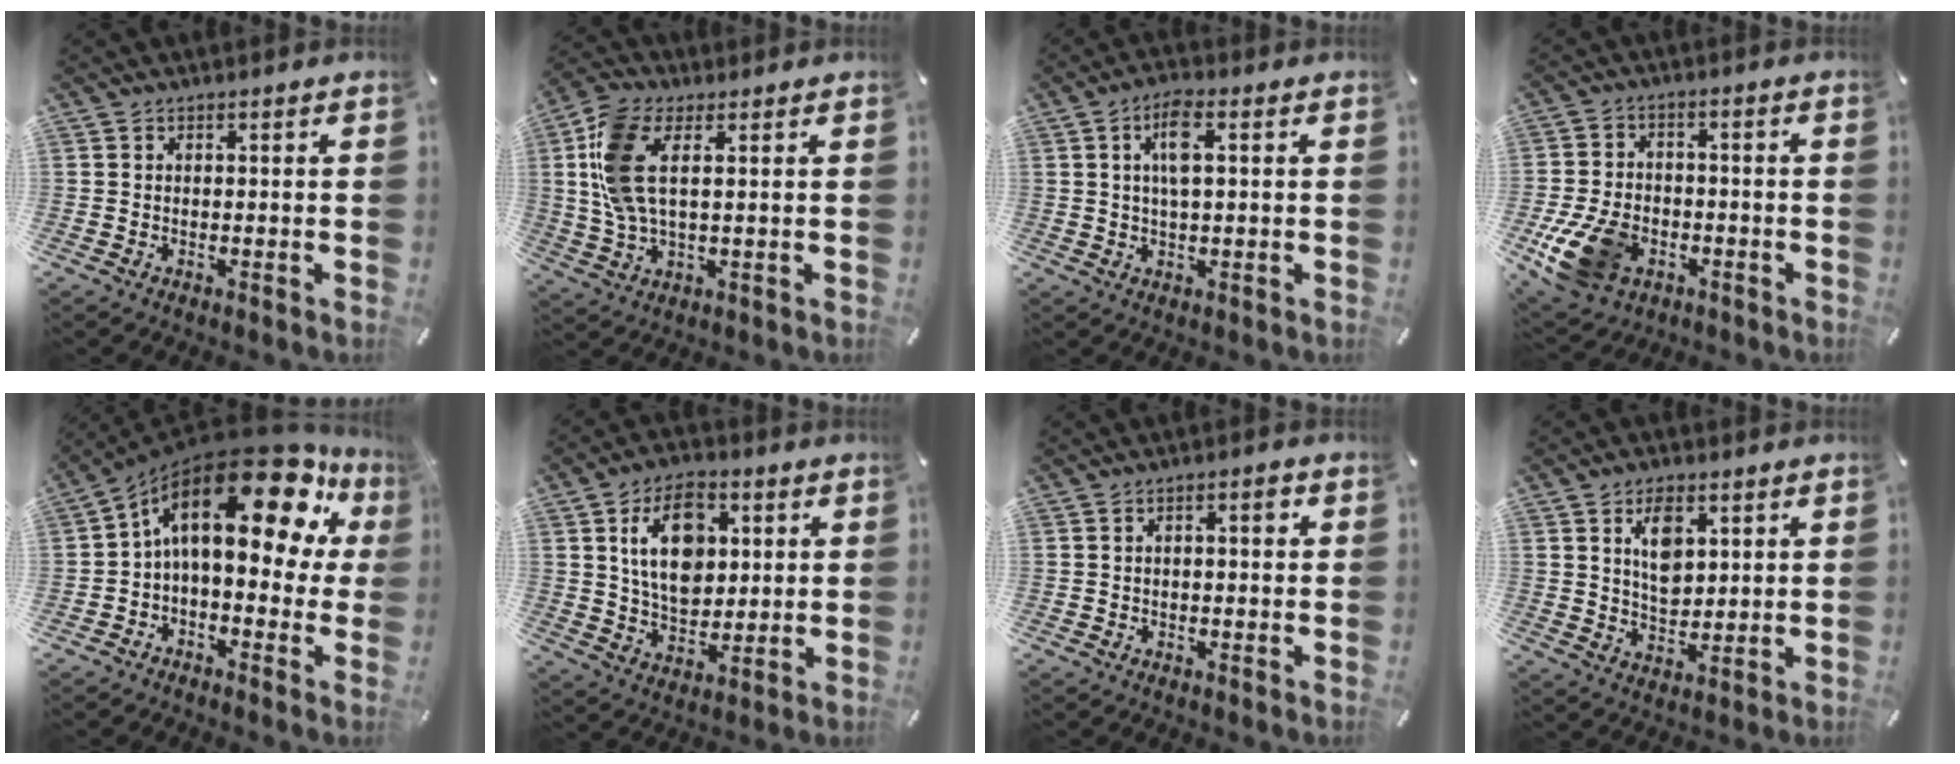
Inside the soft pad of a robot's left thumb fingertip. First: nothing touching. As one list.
[{"total": 10.9, "force": [2.6, 5.3, 9.2], "torque": [-0.209, -0.007, 0.049]}, {"total": 6.5, "force": [1.7, 2.3, 5.8], "torque": [-0.117, 0.005, 0.024]}, {"total": 12.8, "force": [-4.8, 9.0, 7.8], "torque": [-0.165, 0.019, -0.083]}, {"total": 22.3, "force": [8.5, 10.3, 17.8], "torque": [-0.299, -0.057, 0.142]}, {"total": 14.1, "force": [3.7, 9.7, 9.6], "torque": [-0.160, 0.004, 0.063]}, {"total": 2.8, "force": [0.2, 1.1, 2.5], "torque": [-0.033, 0.005, -0.003]}, {"total": 8.0, "force": [2.9, 5.1, 5.4], "torque": [-0.085, -0.001, 0.049]}]